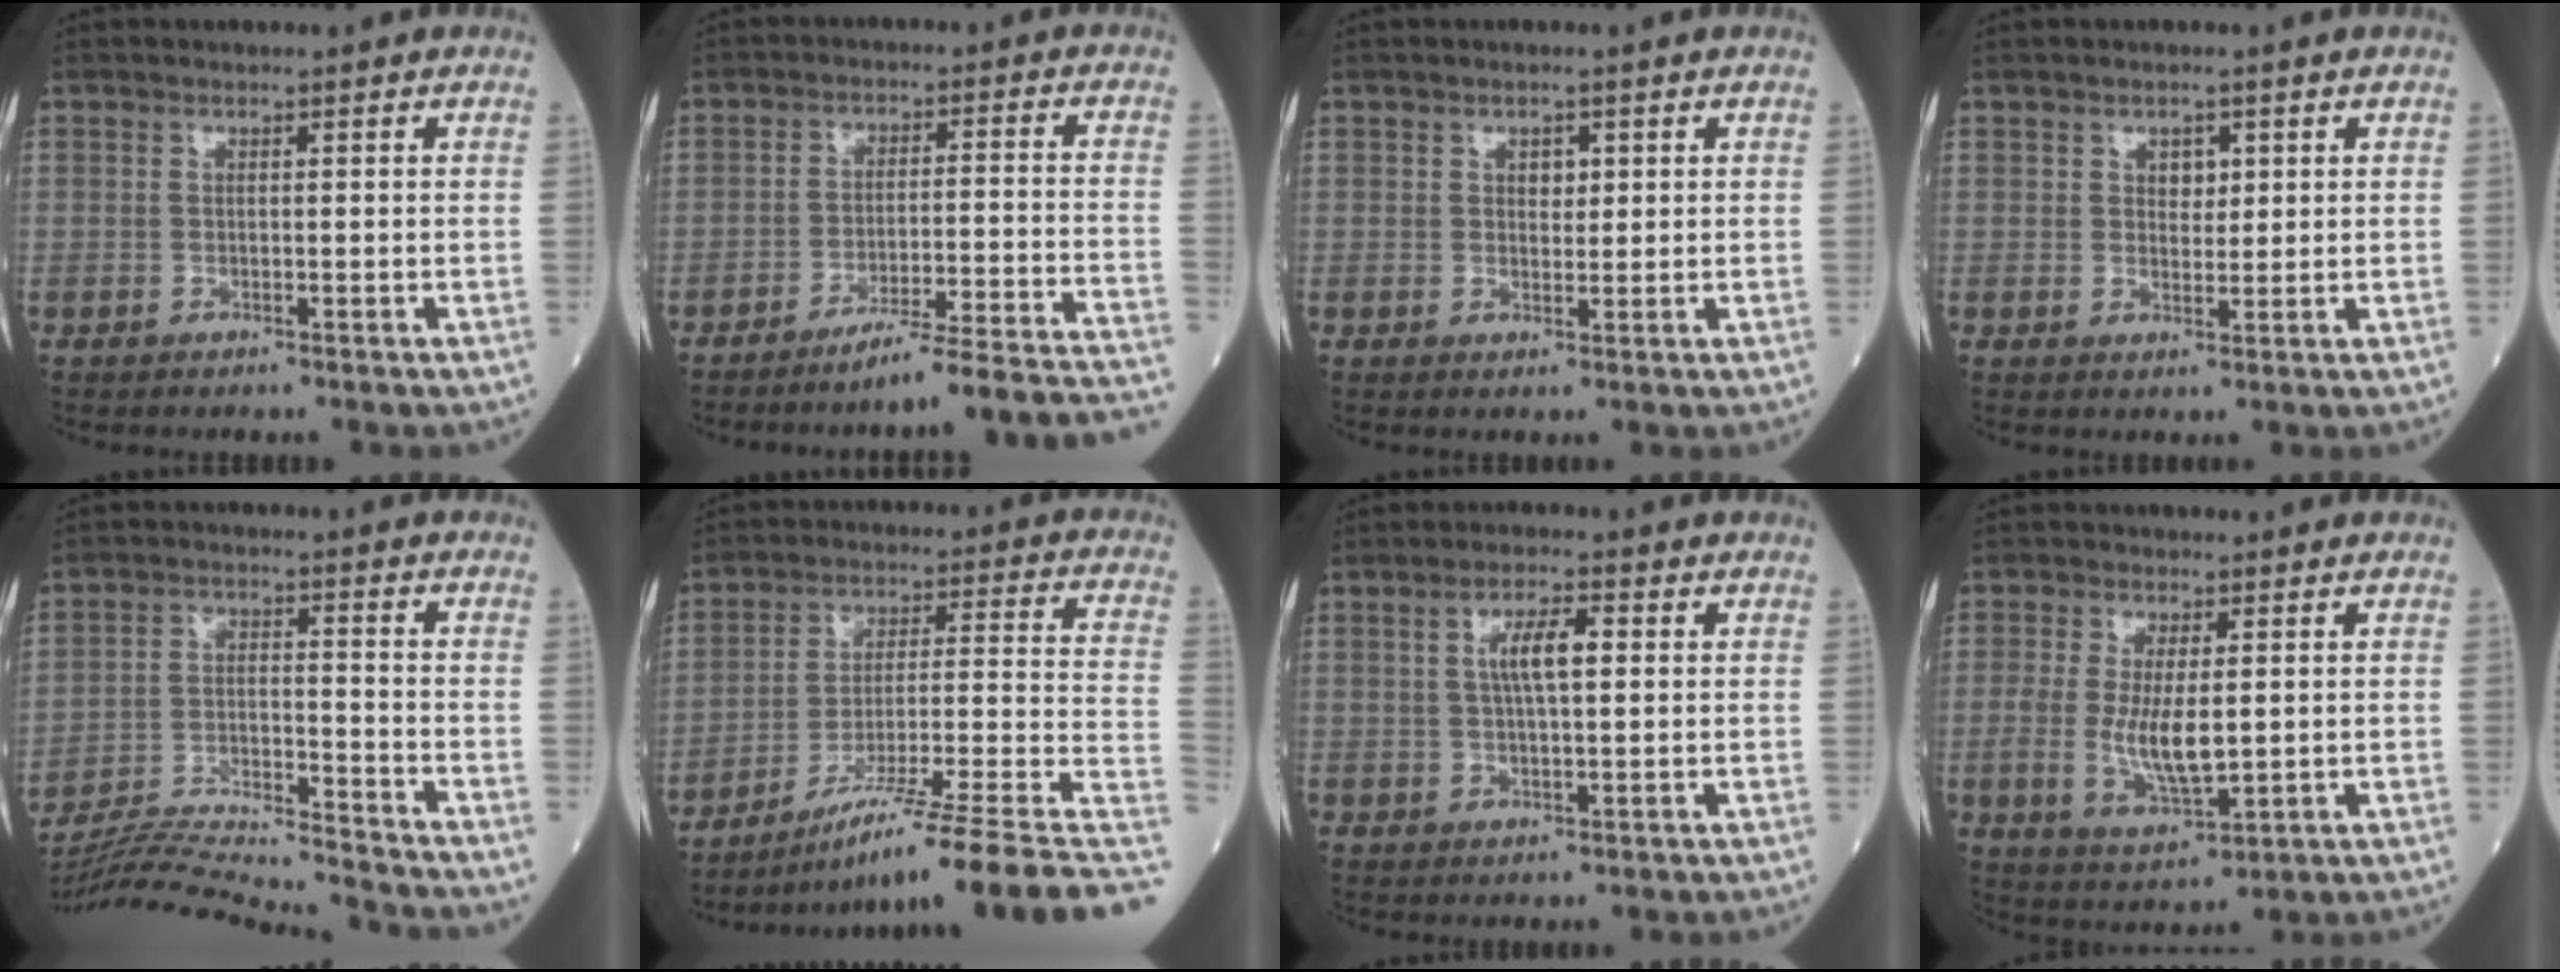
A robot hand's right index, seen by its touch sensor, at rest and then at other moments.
{"total": 18.5, "force": [-16.8, -2.1, 7.6], "torque": [-0.049, -0.006, -0.228]}
{"total": 1.9, "force": [0.7, 1.2, 1.3], "torque": [-0.014, -0.002, 0.010]}
{"total": 2.3, "force": [1.0, 1.5, 1.4], "torque": [-0.016, -0.001, 0.014]}
{"total": 18.3, "force": [-17.6, -1.0, 5.1], "torque": [-0.102, -0.016, -0.281]}
{"total": 20.2, "force": [-14.1, -0.7, 14.5], "torque": [-0.155, 0.018, -0.224]}
{"total": 5.3, "force": [1.2, 1.1, 5.0], "torque": [-0.094, 0.009, 0.022]}
{"total": 8.4, "force": [-0.1, 3.1, 7.8], "torque": [-0.159, -0.015, 0.005]}